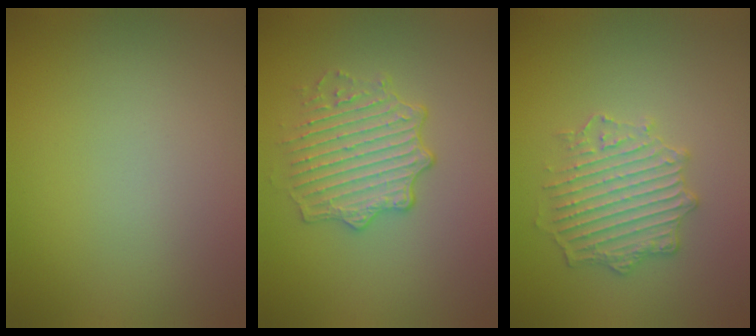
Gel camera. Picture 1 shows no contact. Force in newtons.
{"total": 4.2, "press": 3.8, "slide": 1.7}
{"total": 3.9, "press": 3.8, "slide": 0.9}